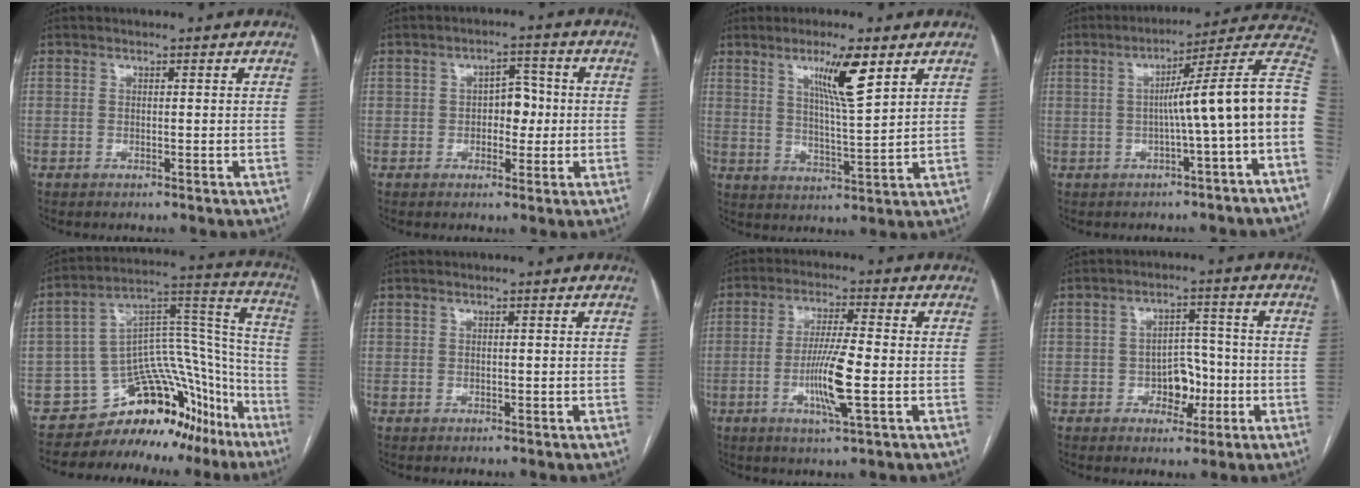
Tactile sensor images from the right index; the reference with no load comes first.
{"total": 4.7, "force": [-0.2, 3.0, 3.6], "torque": [-0.052, 0.016, -0.003]}
{"total": 8.6, "force": [4.6, 0.4, 7.2], "torque": [-0.128, -0.010, 0.080]}
{"total": 13.5, "force": [-1.2, -1.2, 13.4], "torque": [-0.173, 0.035, -0.028]}
{"total": 18.8, "force": [-15.0, 8.8, 7.0], "torque": [-0.075, 0.086, -0.222]}
{"total": 0.0}
{"total": 8.6, "force": [-2.0, 0.2, 8.4], "torque": [-0.162, -0.010, -0.040]}
{"total": 5.7, "force": [-1.6, 3.9, 3.9], "torque": [-0.053, 0.017, -0.022]}